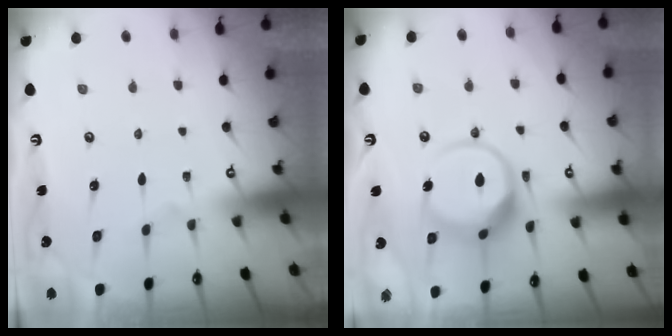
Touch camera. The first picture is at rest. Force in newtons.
{"total": 12.1, "press": 12.0, "slide": 1.4}